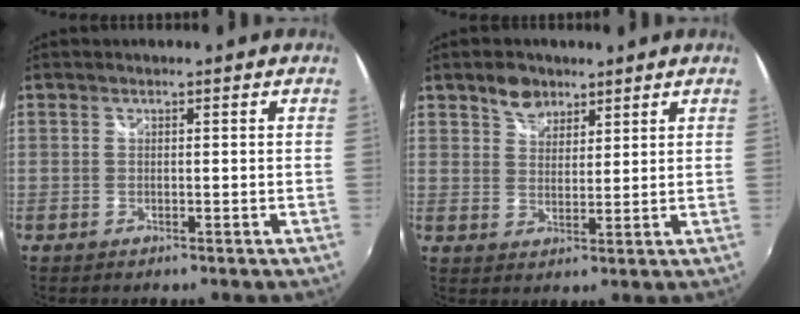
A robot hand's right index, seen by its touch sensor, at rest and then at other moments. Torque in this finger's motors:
{"motor_torque": [0.08, 0.08, 0.04, 0.03]}